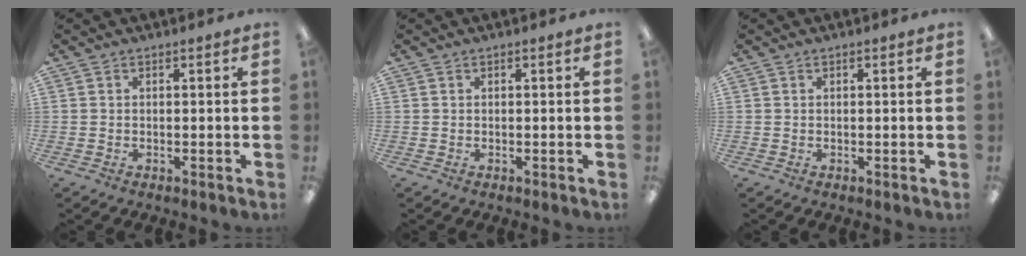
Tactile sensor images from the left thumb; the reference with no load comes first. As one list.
[{"total": 0.0}, {"total": 0.0}]